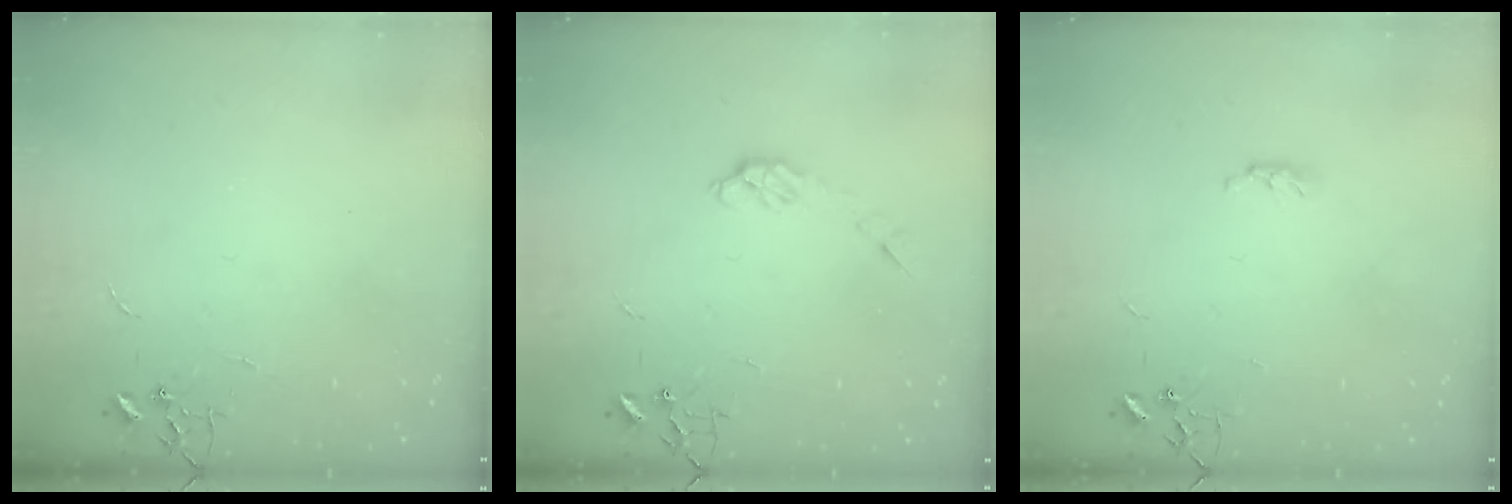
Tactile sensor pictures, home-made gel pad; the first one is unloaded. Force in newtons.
{"total": 5.1, "press": 5.1, "slide": 0.8}
{"total": 3.4, "press": 3.4, "slide": 0.4}